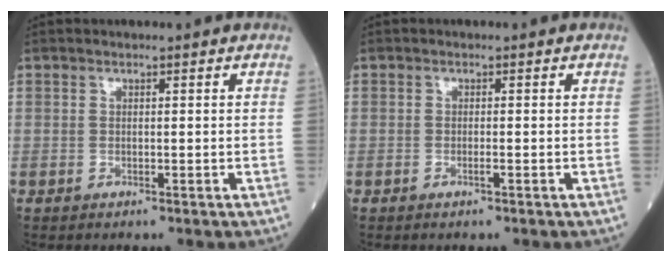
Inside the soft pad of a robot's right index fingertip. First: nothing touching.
{"total": 0.9, "force": [-0.4, 0.0, 0.7], "torque": [-0.017, -0.001, -0.007]}